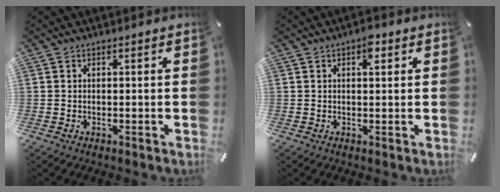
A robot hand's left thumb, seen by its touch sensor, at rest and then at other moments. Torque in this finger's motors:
{"motor_torque": [0.54, 0.36, -0.04, 0.01, 0.18]}